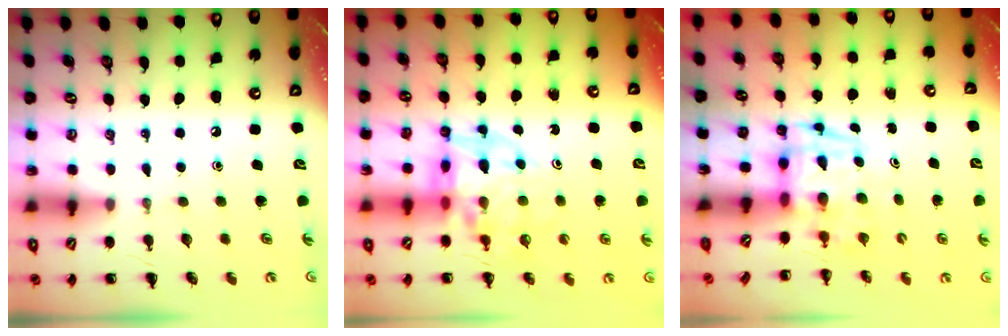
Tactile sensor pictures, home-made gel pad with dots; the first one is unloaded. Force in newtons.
{"total": 10.6, "press": 10.0, "slide": 3.6}
{"total": 3.5, "press": 3.5, "slide": 0.7}